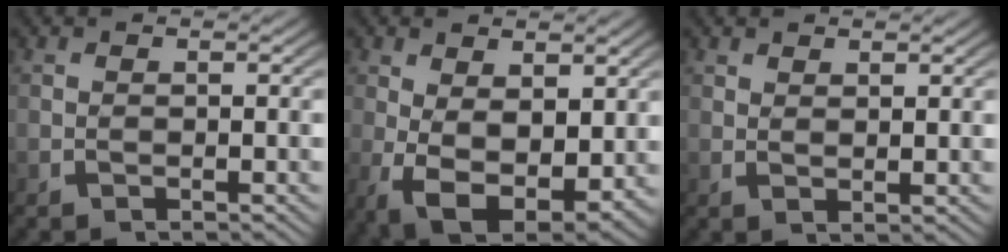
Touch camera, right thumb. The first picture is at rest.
{"total": 9.8, "force": [-3.4, 6.5, 6.5], "torque": [-0.146, -0.064, -0.027]}
{"total": 1.4, "force": [1.3, -0.1, 0.3], "torque": [-0.005, -0.002, 0.032]}